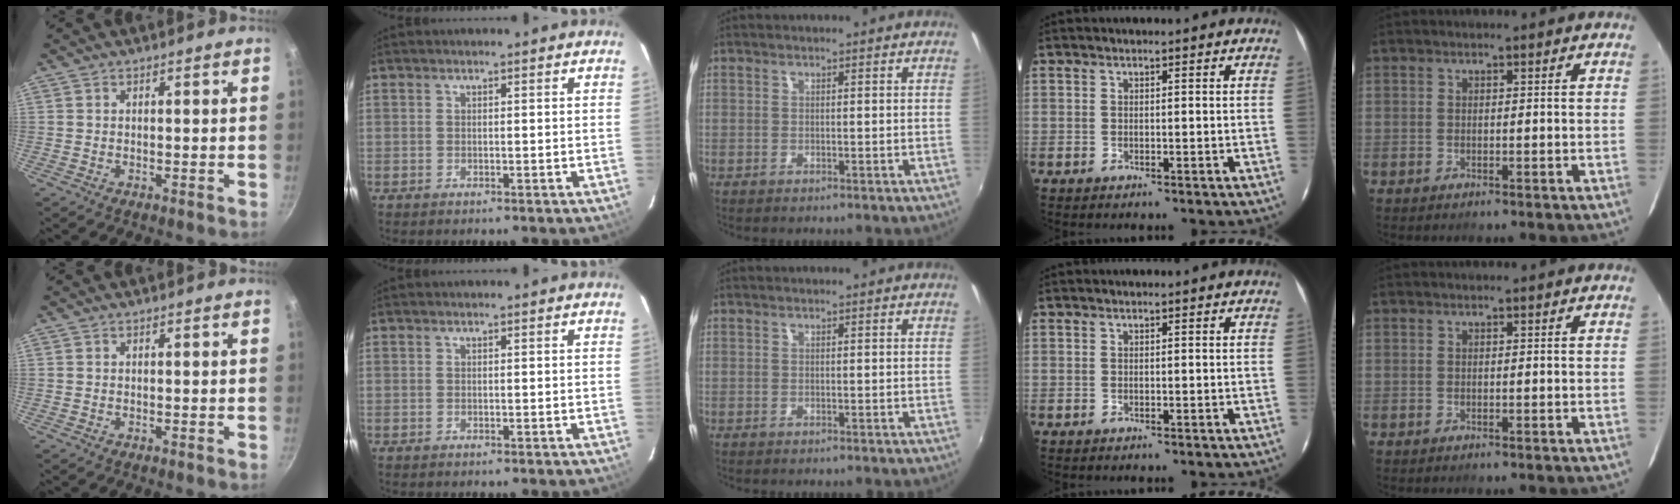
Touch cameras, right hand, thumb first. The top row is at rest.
{}